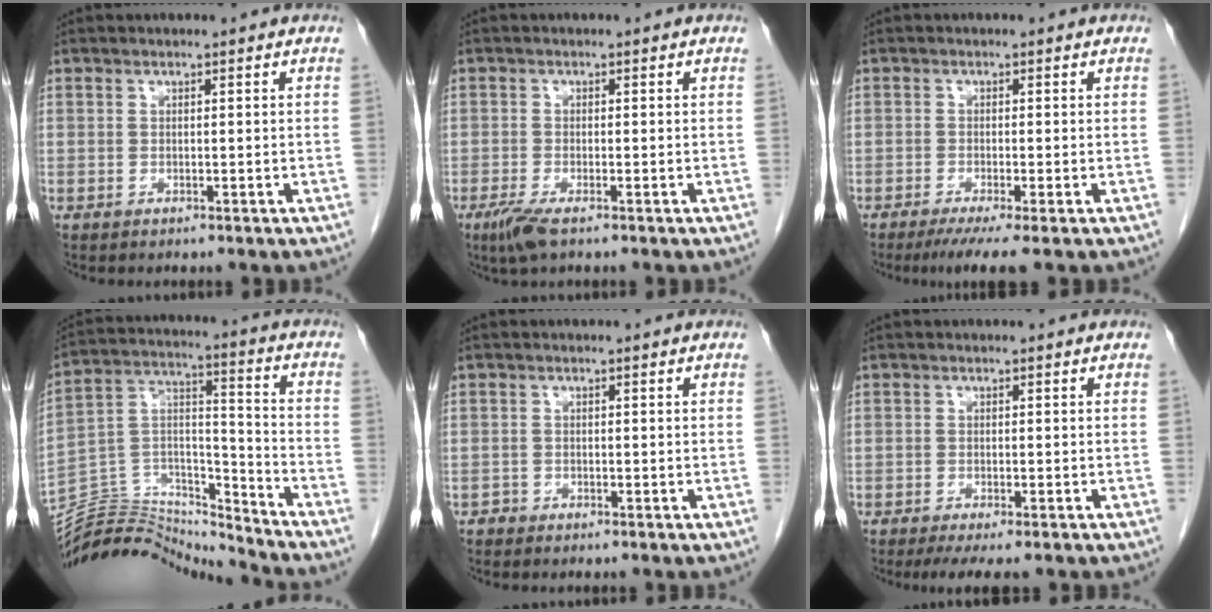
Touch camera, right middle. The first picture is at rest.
{"total": 3.4, "force": [-2.1, 0.6, 2.6], "torque": [-0.057, -0.010, -0.041]}
{"total": 4.4, "force": [-3.0, -0.3, 3.2], "torque": [-0.044, -0.012, -0.052]}
{"total": 15.6, "force": [-15.5, 1.1, 0.4], "torque": [-0.005, 0.058, -0.279]}
{"total": 0.7, "force": [-0.6, 0.3, -0.1], "torque": [-0.003, 0.001, -0.015]}
{"total": 4.6, "force": [-3.5, 0.7, 2.9], "torque": [-0.038, -0.011, -0.052]}